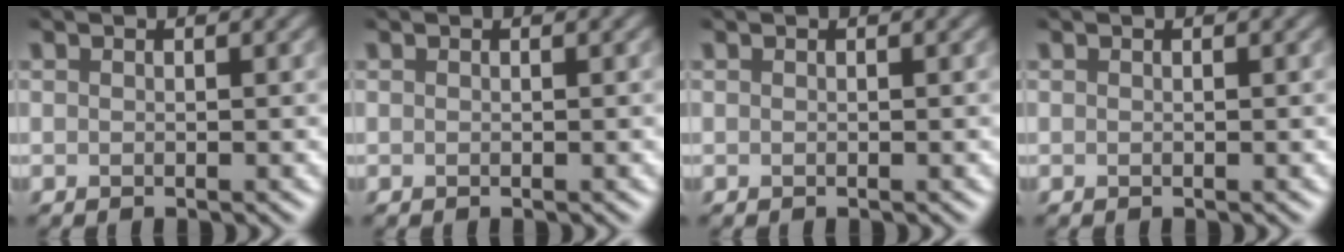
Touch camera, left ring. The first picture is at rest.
{"total": 0.0}
{"total": 0.0}
{"total": 0.0}